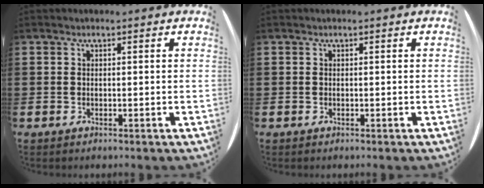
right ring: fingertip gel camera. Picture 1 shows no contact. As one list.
[{"total": 0.0}]